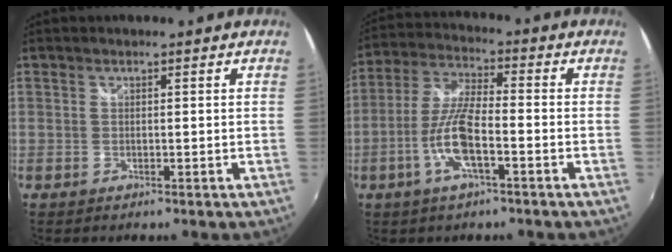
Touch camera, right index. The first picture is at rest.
{"total": 9.8, "force": [-3.8, 2.1, 8.8], "torque": [-0.186, -0.001, -0.074]}